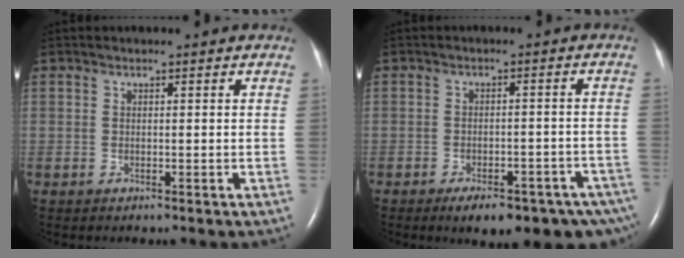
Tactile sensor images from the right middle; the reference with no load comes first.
{"total": 14.0, "force": [-10.0, 4.9, 8.5], "torque": [-0.075, 0.011, -0.123]}